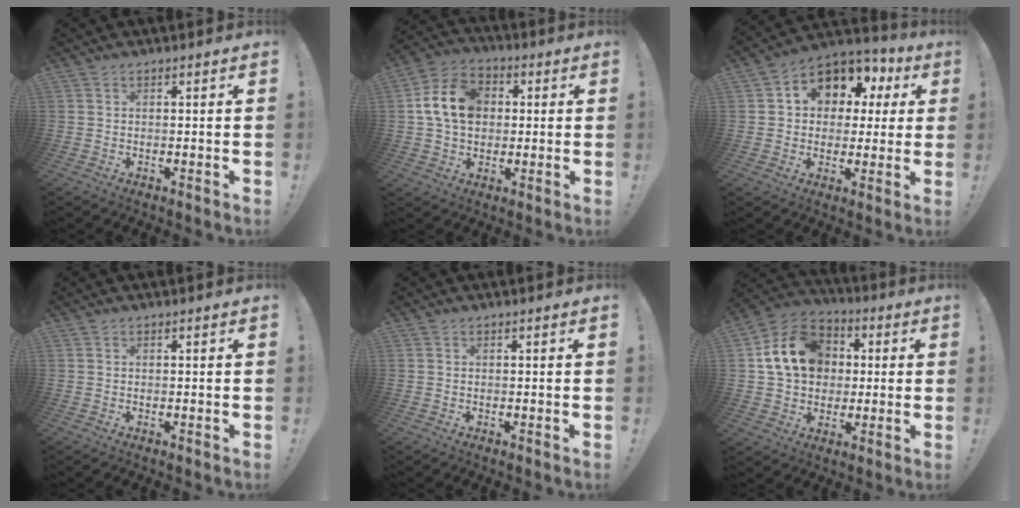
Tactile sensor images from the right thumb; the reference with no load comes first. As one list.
[{"total": 13.7, "force": [2.3, 10.4, 8.6], "torque": [-0.151, 0.010, 0.049]}, {"total": 9.9, "force": [4.2, 7.7, 4.6], "torque": [-0.066, -0.032, 0.079]}, {"total": 0.0}, {"total": 0.0}, {"total": 16.9, "force": [3.5, 13.5, 9.5], "torque": [-0.150, 0.010, 0.077]}]